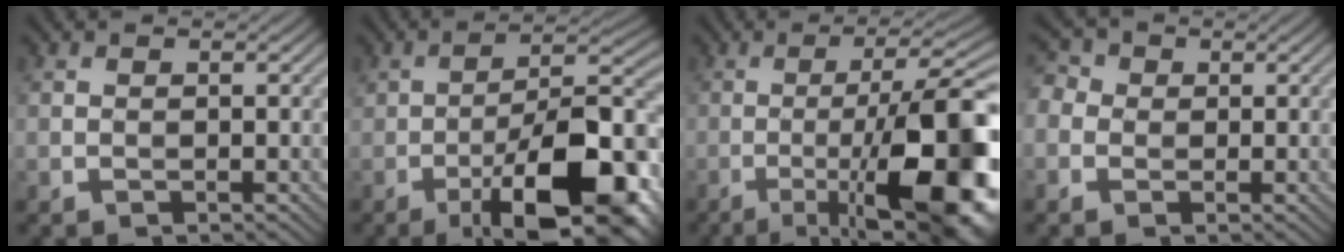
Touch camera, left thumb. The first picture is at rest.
{"total": 15.8, "force": [-7.4, 5.3, 12.8], "torque": [-0.191, 0.007, -0.124]}
{"total": 17.7, "force": [-5.7, 4.9, 16.0], "torque": [-0.212, 0.010, -0.078]}
{"total": 3.2, "force": [-0.3, 2.9, 1.3], "torque": [-0.044, 0.008, -0.009]}